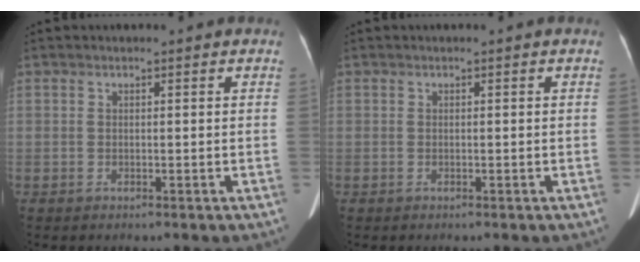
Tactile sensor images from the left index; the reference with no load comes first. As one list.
[{"total": 0.0}]